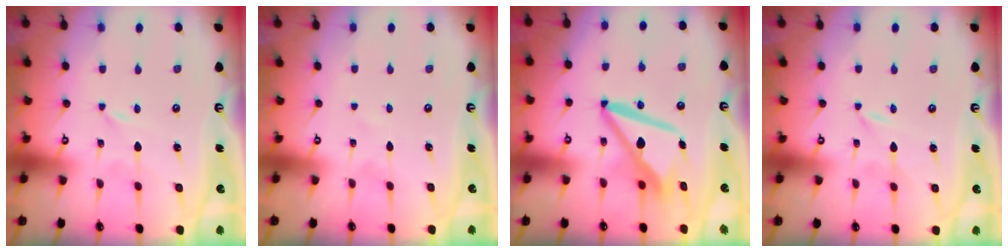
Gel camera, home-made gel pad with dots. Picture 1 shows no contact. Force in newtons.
{"total": 0.0}
{"total": 12.2, "press": 12.1, "slide": 1.5}
{"total": 0.0}